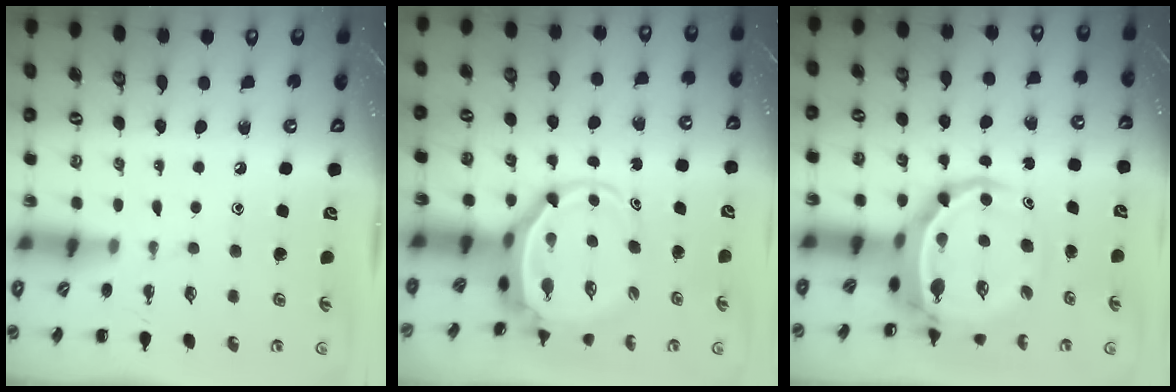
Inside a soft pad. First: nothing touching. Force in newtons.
{"total": 5.1, "press": 5.0, "slide": 1.0}
{"total": 7.2, "press": 6.9, "slide": 2.2}